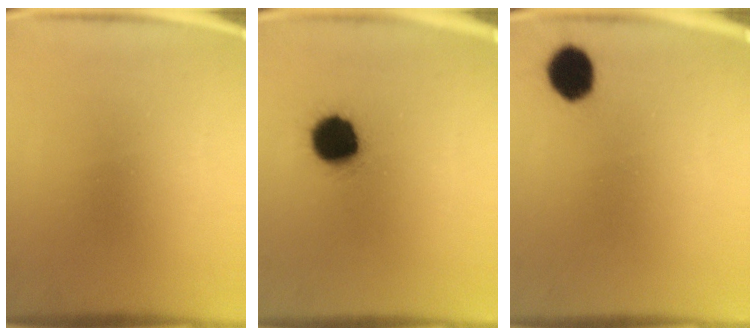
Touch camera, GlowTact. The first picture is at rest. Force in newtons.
{"total": 12.3}
{"total": 7.2}